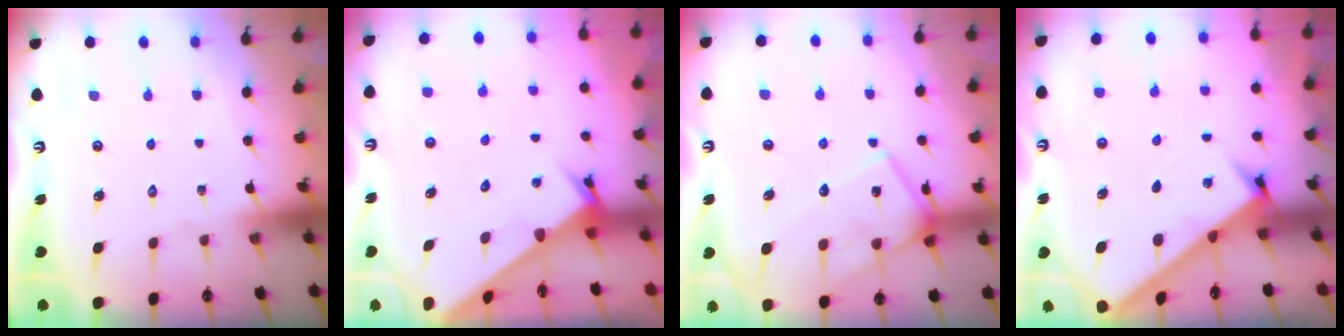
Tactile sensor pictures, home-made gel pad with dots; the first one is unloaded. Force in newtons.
{"total": 2.8, "press": 2.8, "slide": 0.1}
{"total": 13.5, "press": 13.5, "slide": 1.2}
{"total": 3.1, "press": 3.1, "slide": 0.4}